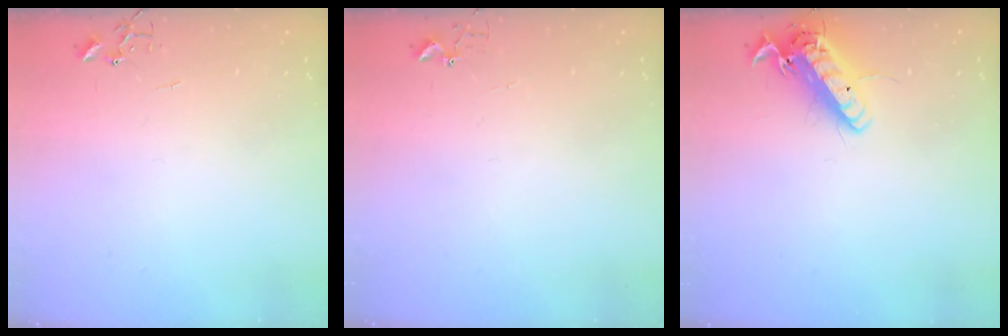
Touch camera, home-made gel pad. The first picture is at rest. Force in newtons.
{"total": 2.7, "press": 2.7, "slide": 0.3}
{"total": 15.7, "press": 15.3, "slide": 3.3}